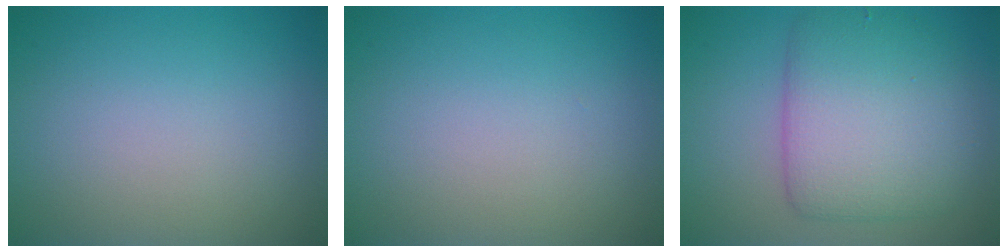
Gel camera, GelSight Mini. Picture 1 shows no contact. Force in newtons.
{"total": 0.0}
{"total": 6.9, "press": 6.8, "slide": 0.3}